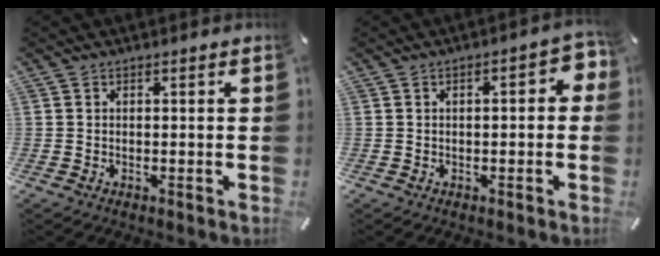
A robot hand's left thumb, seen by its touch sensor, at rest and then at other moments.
{"total": 4.6, "force": [-0.2, 2.1, 4.1], "torque": [-0.059, 0.008, -0.008]}